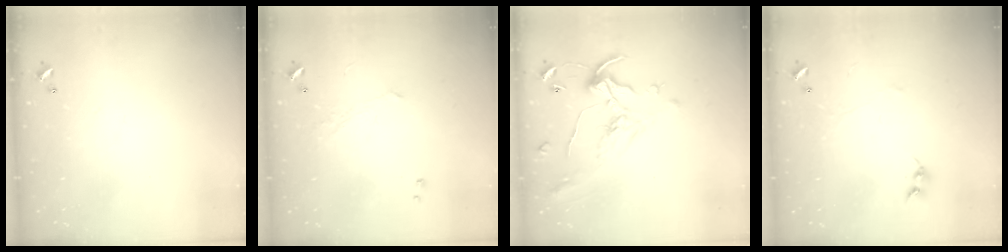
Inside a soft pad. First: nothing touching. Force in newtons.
{"total": 0.9, "press": 0.7, "slide": 0.5}
{"total": 1.1, "press": 0.8, "slide": 0.9}
{"total": 1.5, "press": 1.4, "slide": 0.5}